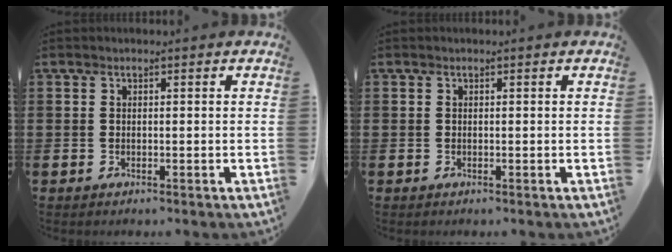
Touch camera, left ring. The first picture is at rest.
{"total": 0.0}